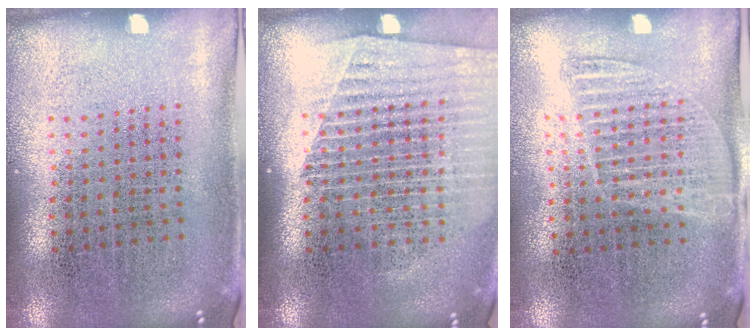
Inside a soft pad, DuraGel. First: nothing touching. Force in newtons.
{"total": 1.6, "press": 1.5, "slide": 0.5}
{"total": 1.0, "press": 0.9, "slide": 0.5}